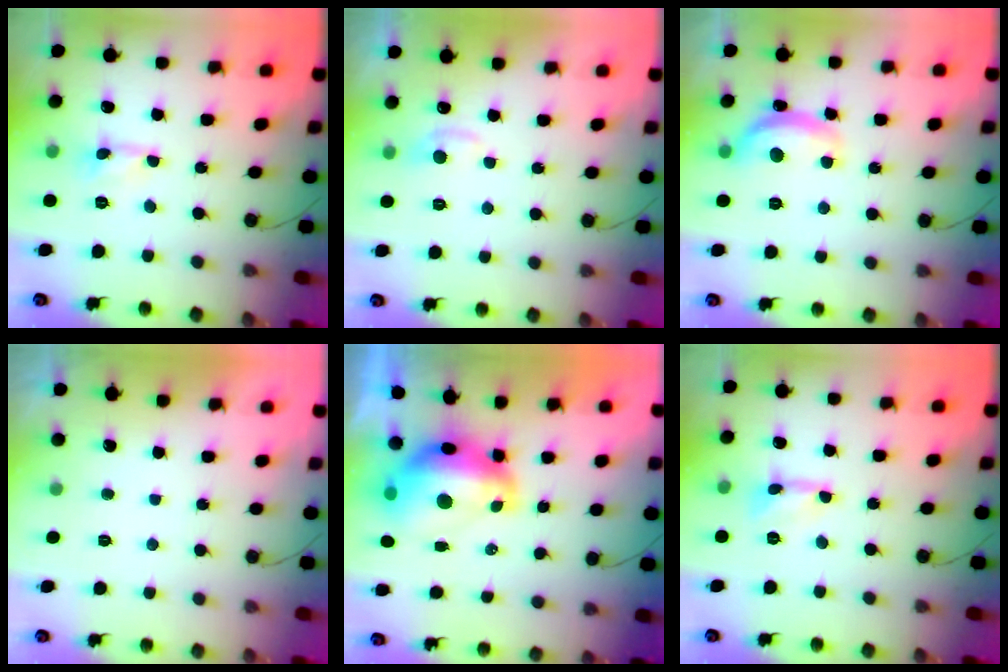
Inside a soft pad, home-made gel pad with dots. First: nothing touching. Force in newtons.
{"total": 6.0, "press": 6.0, "slide": 0.8}
{"total": 12.4, "press": 12.4, "slide": 0.7}
{"total": 0.0}
{"total": 12.0, "press": 12.0, "slide": 1.2}
{"total": 1.0, "press": 1.0, "slide": 0.1}